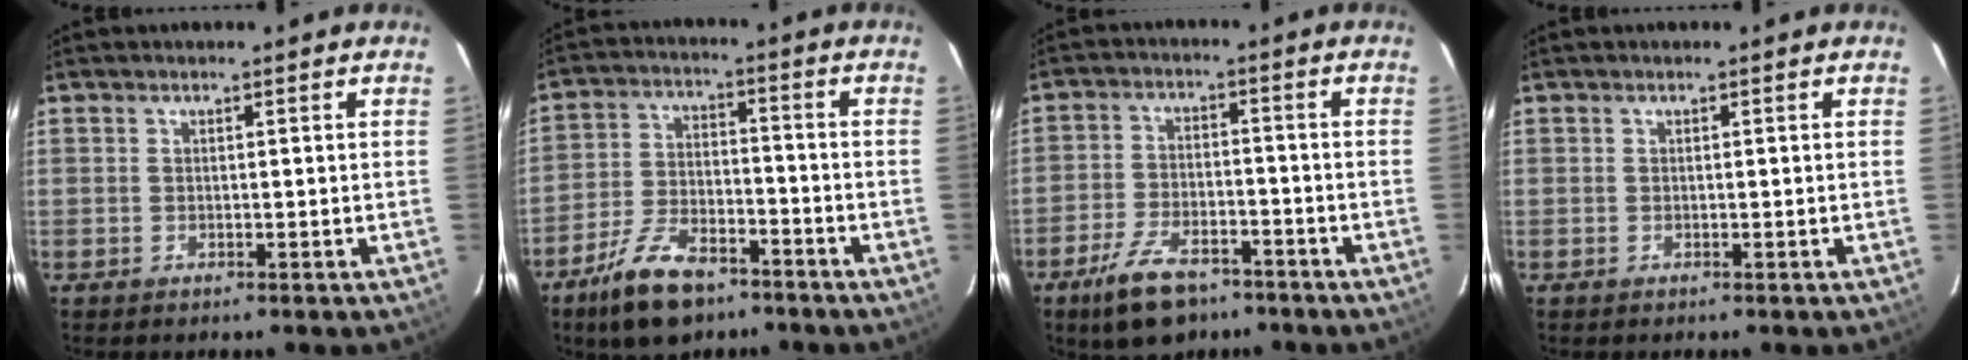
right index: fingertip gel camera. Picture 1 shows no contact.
{"total": 12.3, "force": [-8.6, 5.5, 6.9], "torque": [-0.156, -0.005, -0.153]}
{"total": 10.8, "force": [-7.5, 5.2, 5.9], "torque": [-0.137, -0.004, -0.128]}
{"total": 0.0}